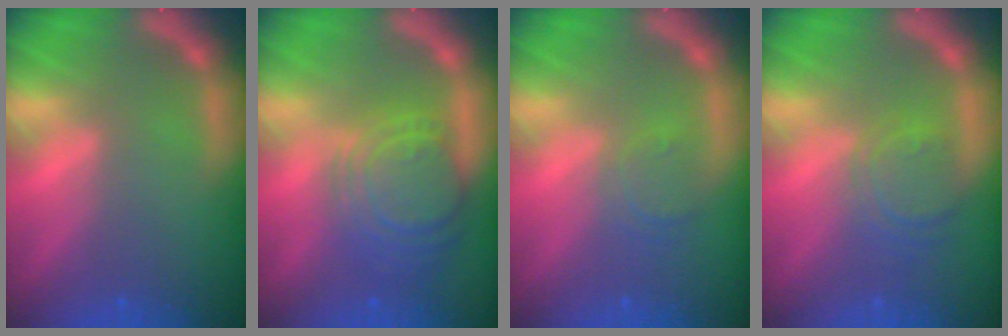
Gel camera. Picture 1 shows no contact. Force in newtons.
{"total": 8.5}
{"total": 2.4}
{"total": 4.0}